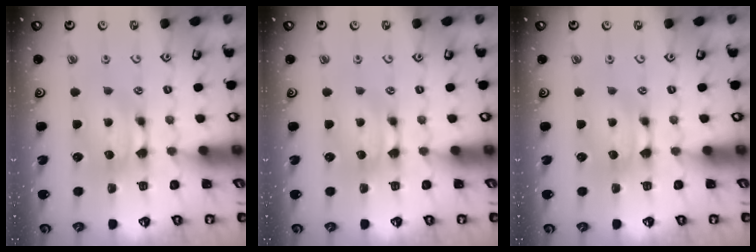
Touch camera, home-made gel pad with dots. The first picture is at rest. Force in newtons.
{"total": 0.0}
{"total": 0.0}